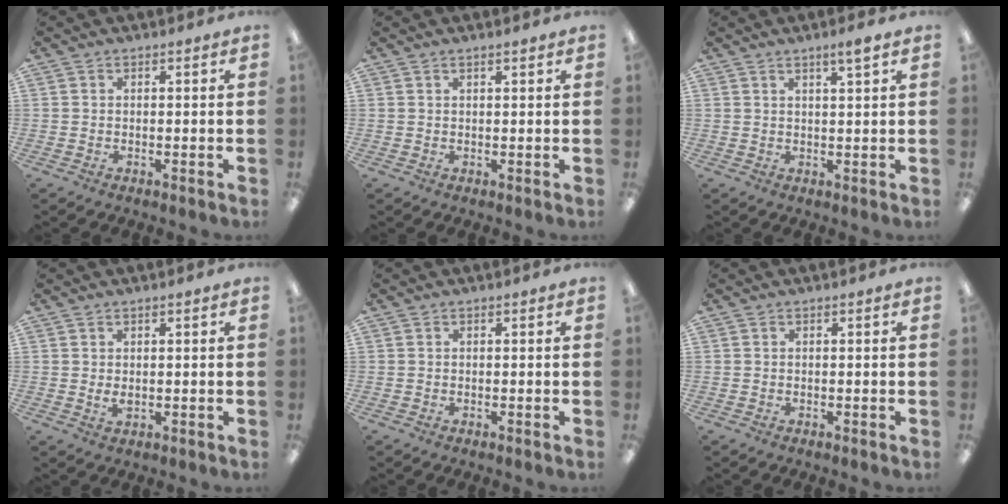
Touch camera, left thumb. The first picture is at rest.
{"total": 1.0, "force": [0.8, 0.1, 0.6], "torque": [-0.012, 0.001, 0.013]}
{"total": 2.7, "force": [2.0, 0.0, 1.8], "torque": [-0.031, -0.004, 0.032]}
{"total": 1.9, "force": [0.2, 0.9, 1.7], "torque": [-0.027, -0.002, 0.002]}
{"total": 0.0}
{"total": 0.0}